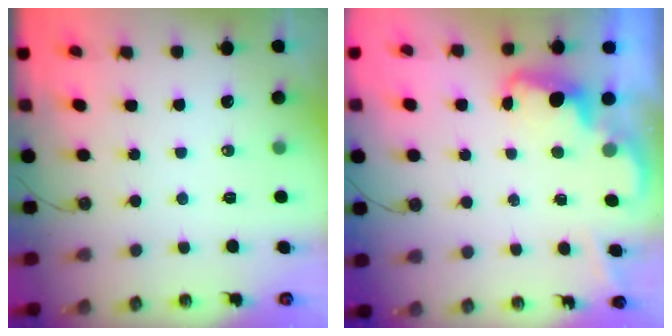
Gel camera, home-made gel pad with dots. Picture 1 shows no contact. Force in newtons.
{"total": 2.2, "press": 2.2, "slide": 0.5}